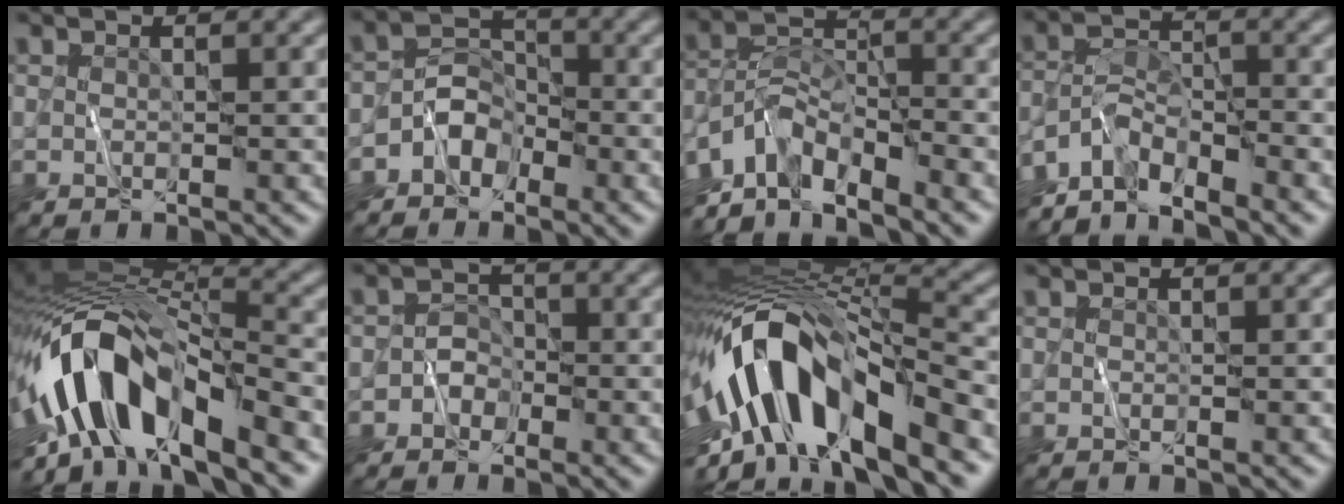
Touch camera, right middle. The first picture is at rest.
{"total": 3.1, "force": [-1.8, 2.2, 1.0], "torque": [-0.008, 0.007, -0.040]}
{"total": 6.8, "force": [-4.2, 2.8, 4.4], "torque": [-0.071, 0.000, -0.089]}
{"total": 4.6, "force": [-3.6, 1.6, 2.3], "torque": [-0.036, 0.000, -0.074]}
{"total": 12.4, "force": [-5.1, 5.2, 10.0], "torque": [-0.177, 0.001, -0.096]}
{"total": 1.5, "force": [-0.7, 1.3, 0.4], "torque": [0.002, 0.009, -0.017]}
{"total": 14.7, "force": [-4.4, 5.9, 12.8], "torque": [-0.234, 0.019, -0.072]}
{"total": 0.0}